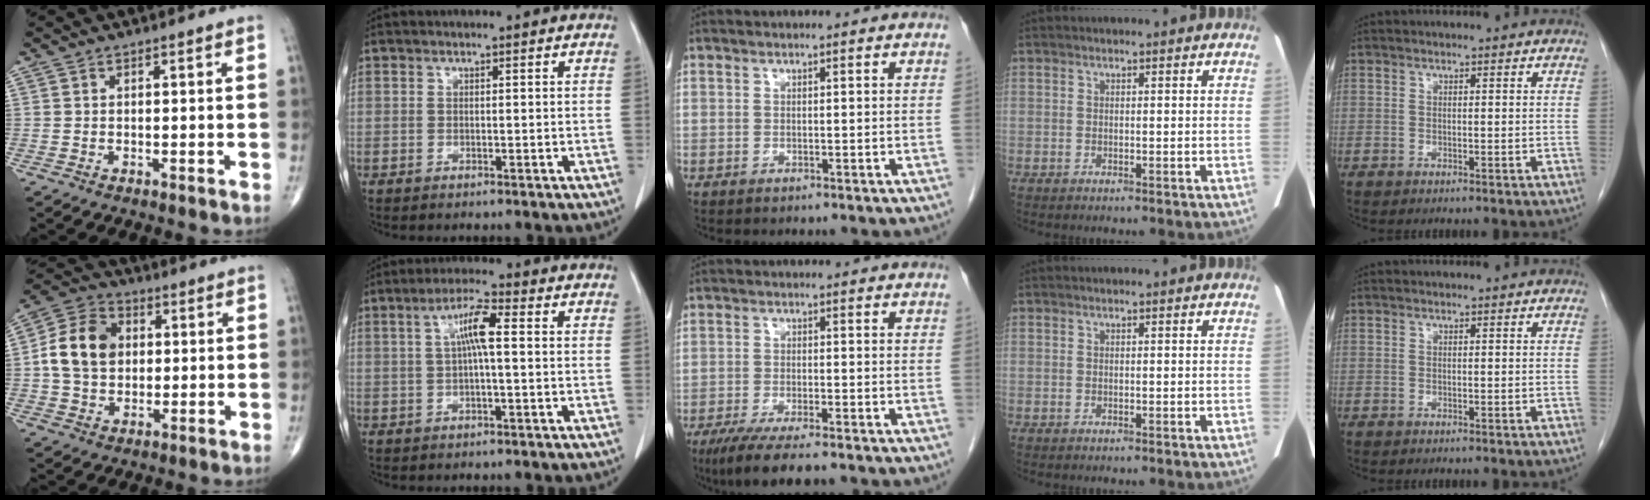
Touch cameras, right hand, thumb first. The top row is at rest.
{"thumb": {"total": 11.7, "force": [1.0, 9.0, 7.5], "torque": [-0.119, 0.016, 0.012]}, "index": {"total": 5.6, "force": [0.8, 0.6, 5.5], "torque": [-0.105, 0.014, 0.014]}, "middle": {"total": 7.9, "force": [-6.0, 0.9, 5.1], "torque": [-0.083, -0.019, -0.096]}}